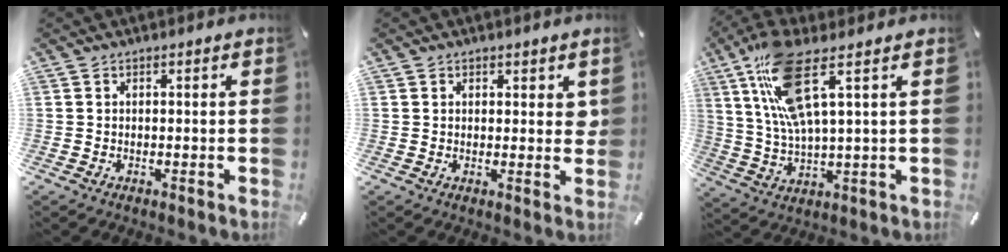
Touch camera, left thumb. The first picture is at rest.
{"total": 2.0, "force": [1.1, 1.4, 0.9], "torque": [0.006, -0.005, 0.014]}
{"total": 13.7, "force": [6.3, 3.6, 11.6], "torque": [-0.252, -0.010, 0.109]}